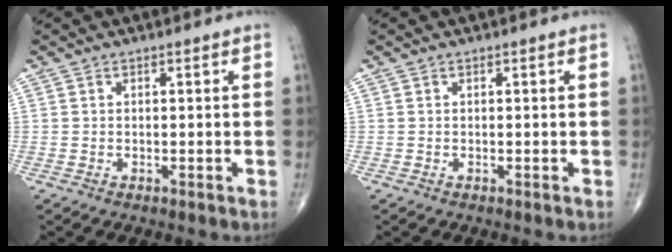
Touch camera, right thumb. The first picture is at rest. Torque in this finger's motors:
{"motor_torque": [-0.03, 0.03, 0.00, 0.00, 0.03]}